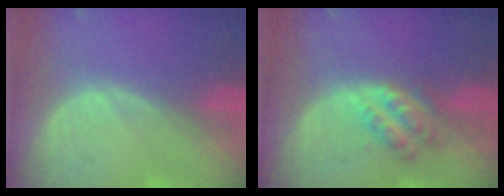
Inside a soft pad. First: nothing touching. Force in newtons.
{"total": 5.4, "press": 4.9, "slide": 2.2}